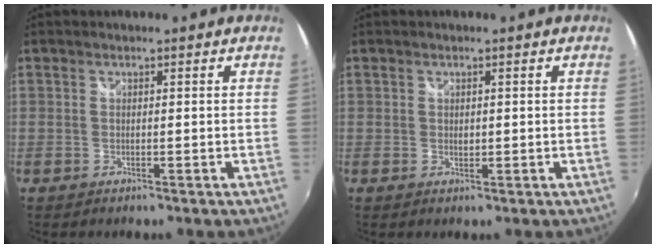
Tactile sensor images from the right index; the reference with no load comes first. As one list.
[{"total": 0.8, "force": [0.2, 0.7, 0.4], "torque": [-0.005, 0.000, 0.003]}]